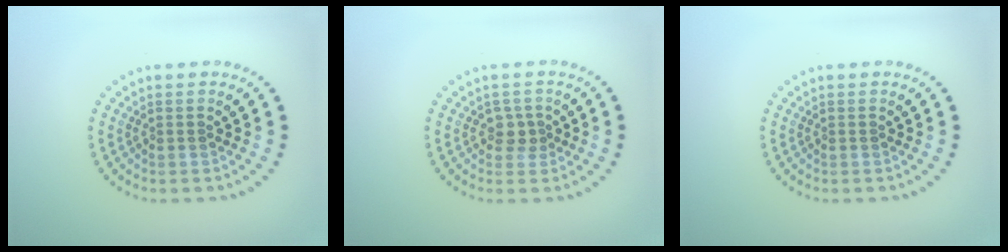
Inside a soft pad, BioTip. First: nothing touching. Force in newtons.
{"total": 1.8, "press": 1.5, "slide": 0.9}
{"total": 0.0}